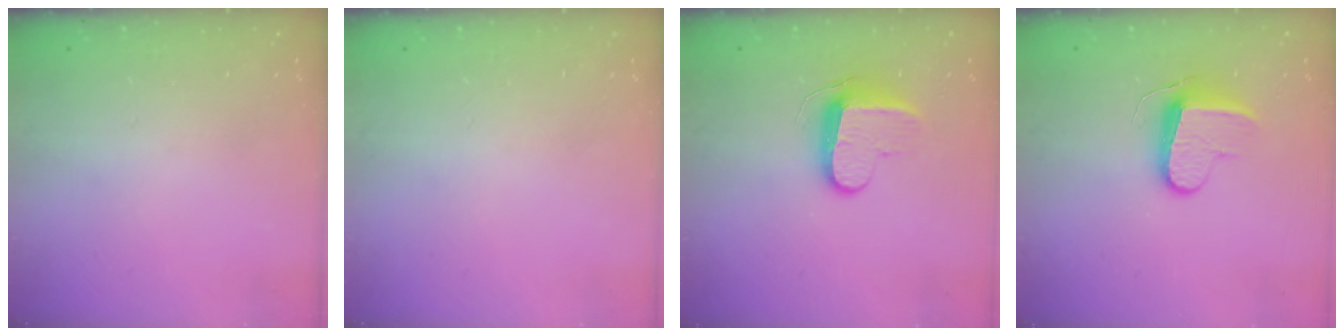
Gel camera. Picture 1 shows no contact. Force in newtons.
{"total": 0.0}
{"total": 10.5, "press": 10.4, "slide": 1.0}
{"total": 9.2, "press": 9.2, "slide": 0.3}